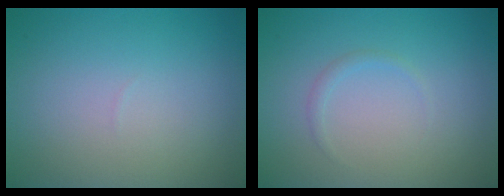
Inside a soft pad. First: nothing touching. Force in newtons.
{"total": 0.7, "press": 0.7, "slide": 0.0}